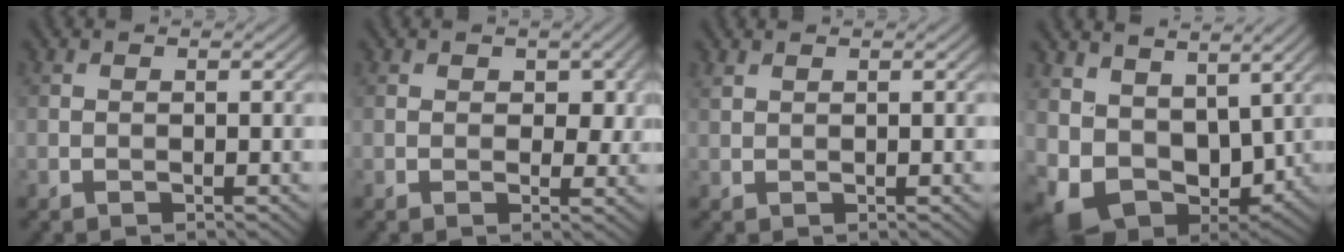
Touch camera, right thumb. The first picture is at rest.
{"total": 3.0, "force": [0.8, 2.1, 1.9], "torque": [-0.032, -0.006, 0.007]}
{"total": 0.8, "force": [0.7, 0.2, 0.3], "torque": [-0.014, 0.003, 0.019]}
{"total": 9.9, "force": [3.1, 6.6, 6.6], "torque": [-0.161, -0.021, 0.071]}